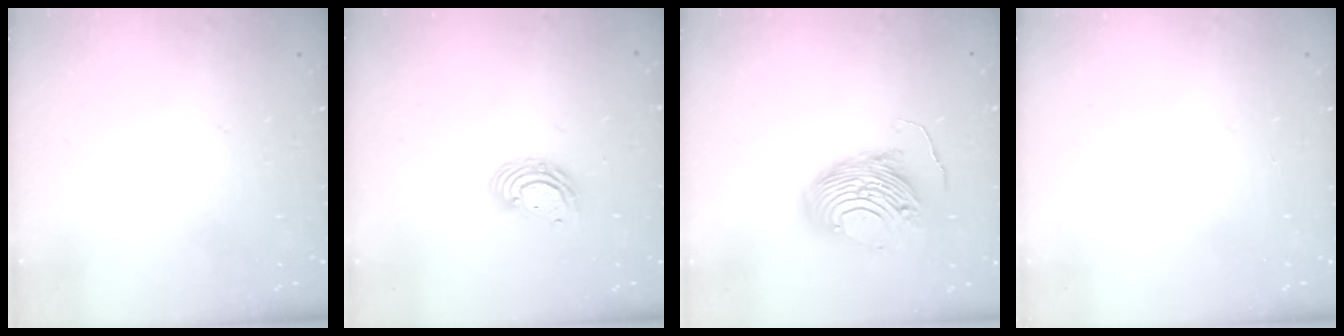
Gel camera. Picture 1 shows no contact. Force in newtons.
{"total": 6.7, "press": 6.6, "slide": 0.7}
{"total": 13.1, "press": 13.0, "slide": 1.2}
{"total": 0.0}